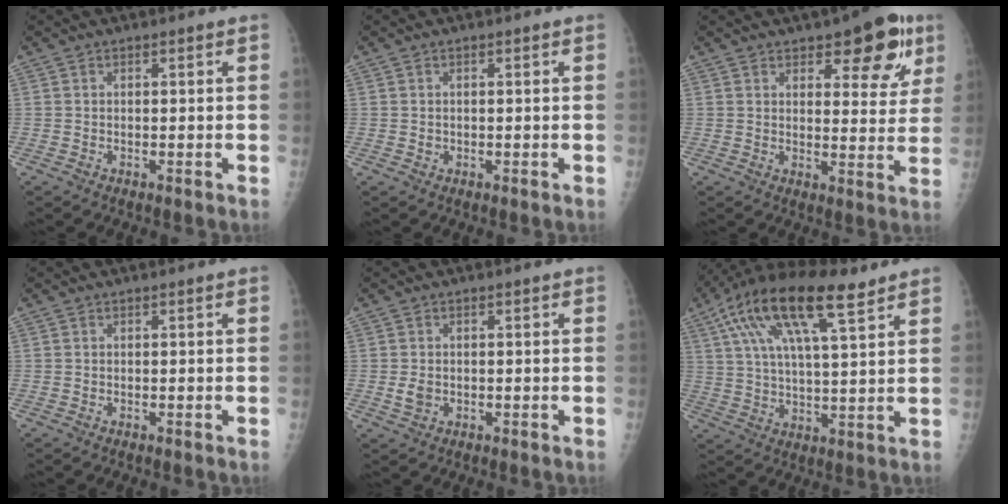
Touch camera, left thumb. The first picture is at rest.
{"total": 0.6, "force": [-0.1, 0.6, 0.1], "torque": [0.005, 0.001, 0.000]}
{"total": 11.8, "force": [6.5, 5.1, 8.4], "torque": [-0.062, -0.026, 0.081]}
{"total": 0.0}
{"total": 2.2, "force": [-0.4, 1.7, 1.3], "torque": [-0.018, -0.001, -0.004]}
{"total": 17.7, "force": [9.6, 5.7, 13.8], "torque": [-0.251, -0.002, 0.170]}